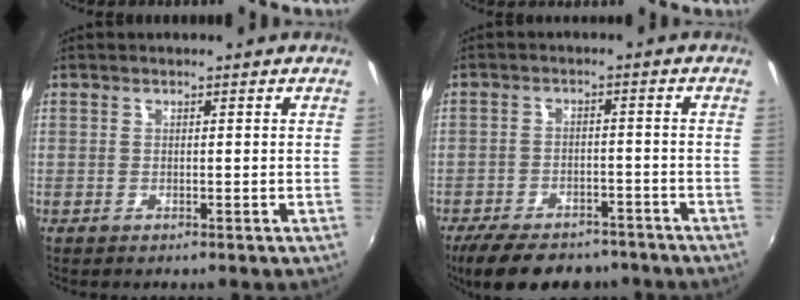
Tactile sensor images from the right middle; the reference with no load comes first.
{"total": 14.1, "force": [-11.0, 6.1, 6.3], "torque": [-0.143, -0.011, -0.160]}